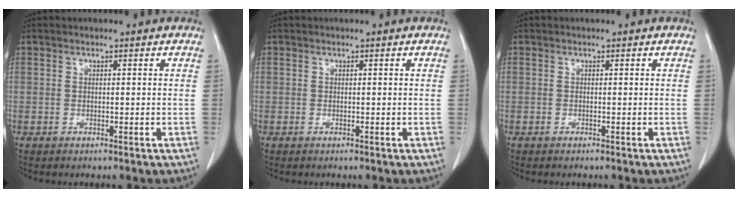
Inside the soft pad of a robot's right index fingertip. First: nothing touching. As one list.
[{"total": 0.0}, {"total": 0.0}]